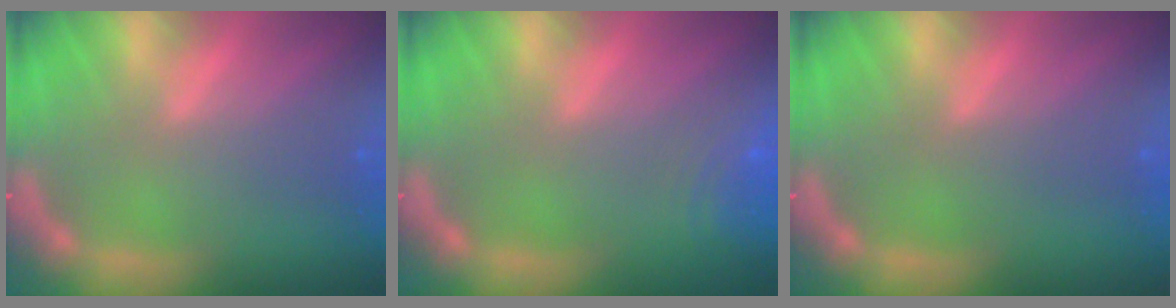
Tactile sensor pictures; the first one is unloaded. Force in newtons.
{"total": 5.6}
{"total": 0.0}